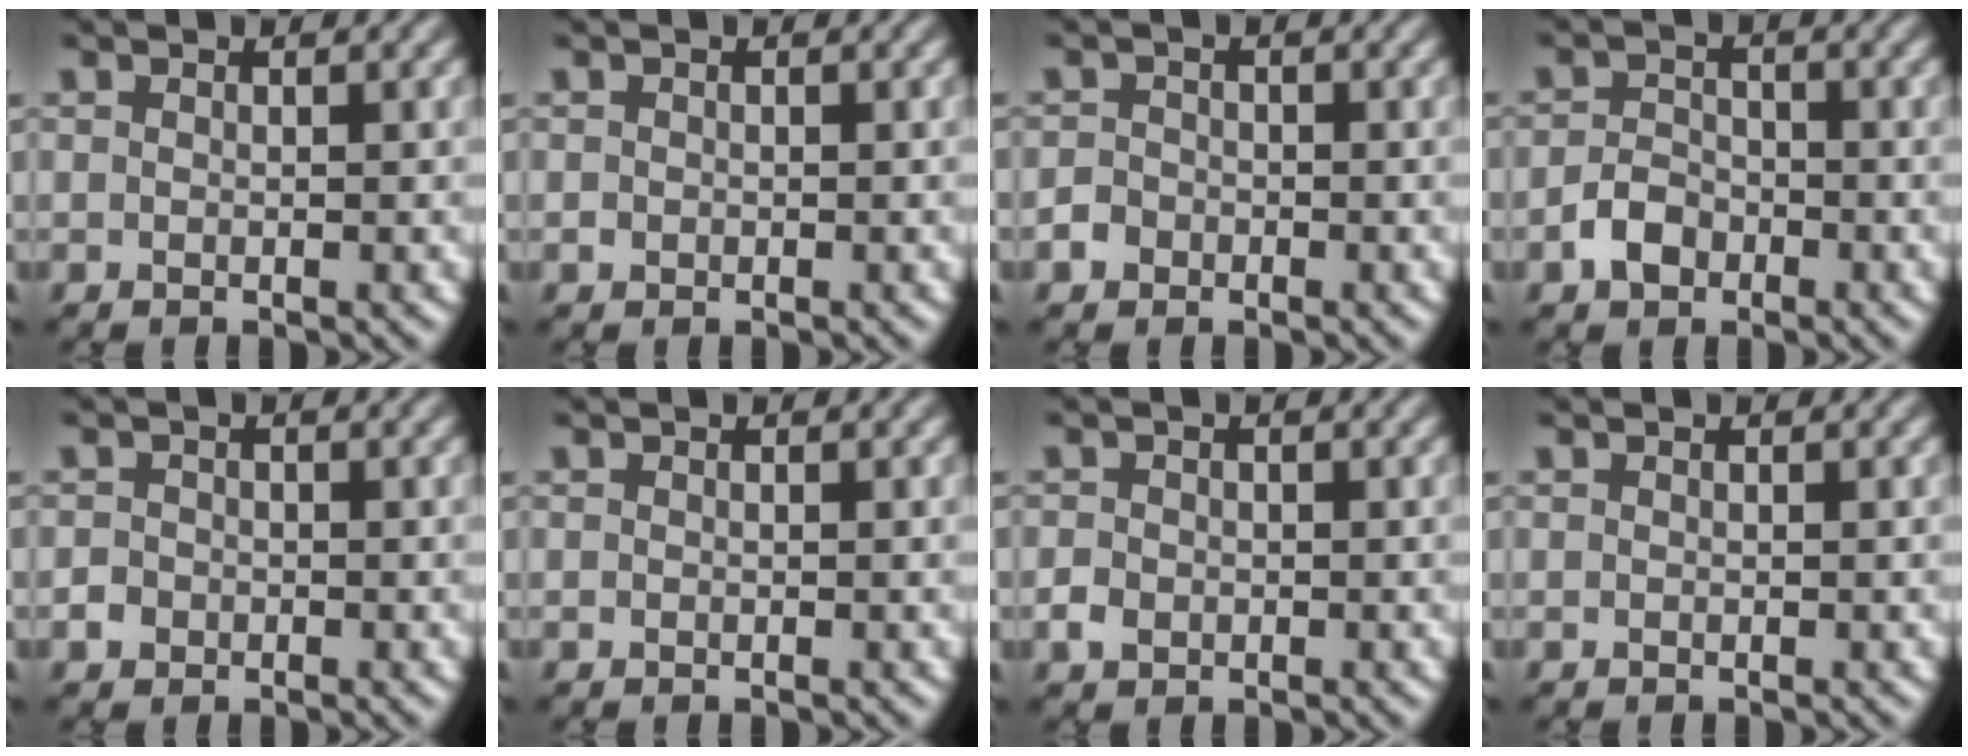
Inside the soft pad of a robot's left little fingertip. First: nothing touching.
{"total": 0.6, "force": [-0.1, 0.5, 0.2], "torque": [0.001, -0.002, -0.001]}
{"total": 2.2, "force": [-1.1, 1.8, 0.5], "torque": [0.003, 0.005, -0.026]}
{"total": 2.6, "force": [-1.6, 1.6, 1.1], "torque": [-0.020, 0.008, -0.033]}
{"total": 2.0, "force": [-0.8, 1.8, 0.5], "torque": [0.004, 0.011, -0.021]}
{"total": 0.0}
{"total": 1.5, "force": [-0.6, 1.2, 0.6], "torque": [-0.009, 0.001, -0.012]}
{"total": 0.0}